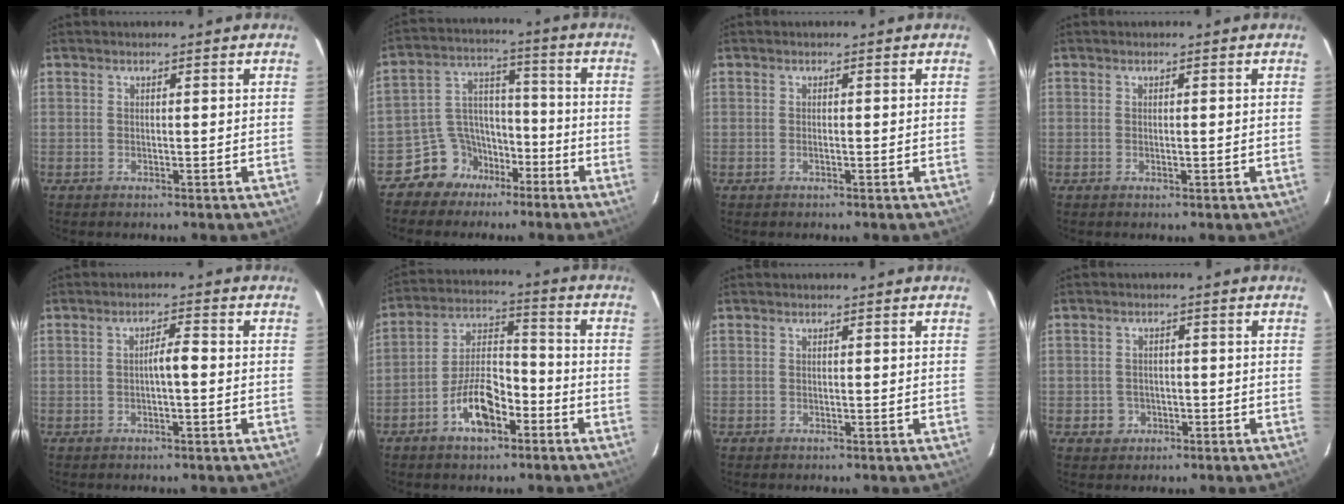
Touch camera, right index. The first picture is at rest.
{"total": 9.1, "force": [-5.8, 6.8, 1.8], "torque": [-0.041, 0.037, -0.095]}
{"total": 0.6, "force": [-0.3, 0.3, 0.5], "torque": [-0.014, 0.000, -0.005]}
{"total": 0.9, "force": [-0.2, 0.3, 0.8], "torque": [-0.018, -0.001, -0.002]}
{"total": 3.1, "force": [-0.4, 0.7, 3.0], "torque": [-0.050, 0.010, -0.005]}
{"total": 10.5, "force": [-5.3, 4.5, 7.8], "torque": [-0.160, 0.019, -0.094]}
{"total": 0.0}
{"total": 3.2, "force": [-1.1, 2.8, 0.8], "torque": [-0.011, 0.008, -0.013]}